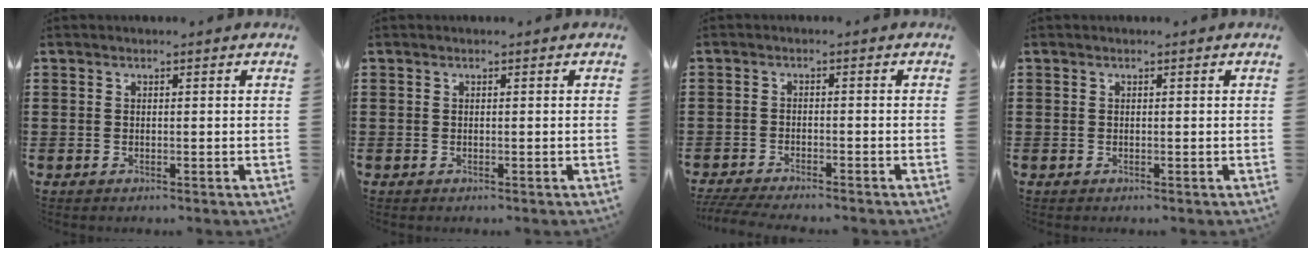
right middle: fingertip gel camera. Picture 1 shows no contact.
{"total": 0.0}
{"total": 3.0, "force": [-2.9, 0.0, 0.8], "torque": [-0.028, -0.006, -0.064]}
{"total": 0.0}